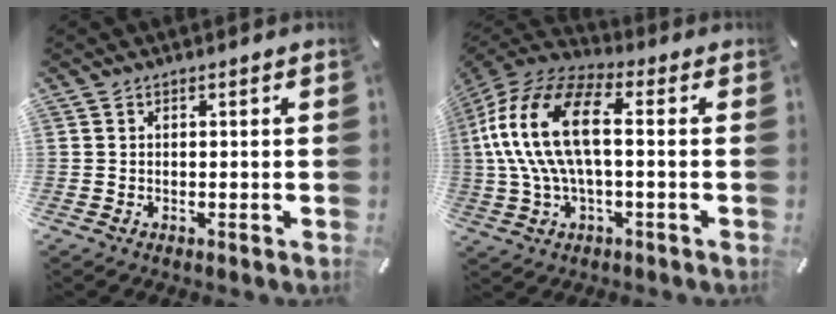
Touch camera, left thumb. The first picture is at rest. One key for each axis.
{"total": 19.0, "fx": 1.2, "fy": 9.6, "fz": 16.3, "tx": -0.346, "ty": 0.003, "tz": 0.016}